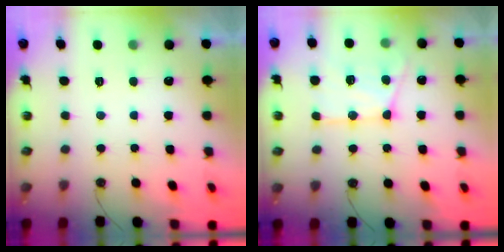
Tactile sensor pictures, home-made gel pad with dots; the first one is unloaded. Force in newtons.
{"total": 16.7, "press": 16.5, "slide": 2.0}